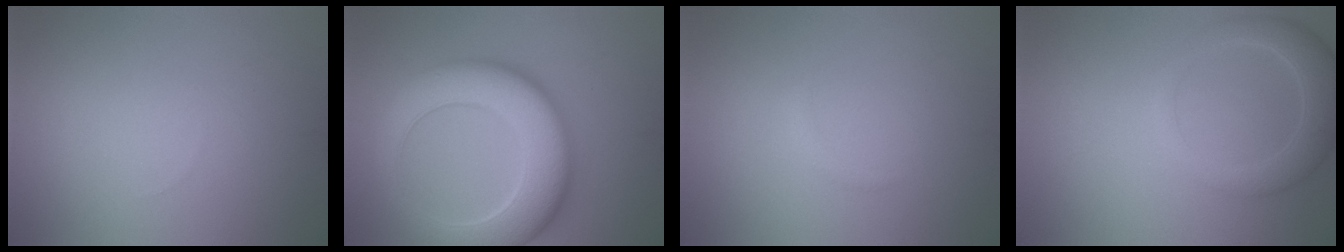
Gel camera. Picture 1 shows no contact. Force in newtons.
{"total": 10.9, "press": 10.9, "slide": 0.2}
{"total": 0.6, "press": 0.6, "slide": 0.1}
{"total": 3.7, "press": 3.7, "slide": 0.4}